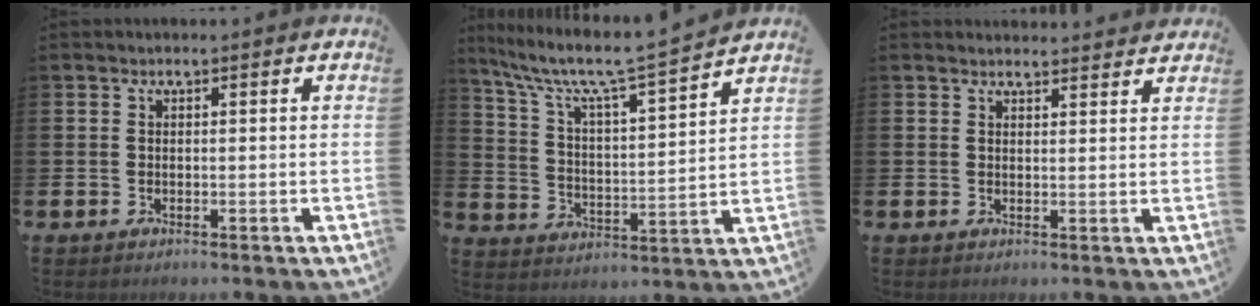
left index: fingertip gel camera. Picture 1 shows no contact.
{"total": 8.3, "force": [7.6, 0.3, 3.5], "torque": [-0.101, -0.058, 0.124]}
{"total": 2.4, "force": [2.4, 0.3, -0.1], "torque": [0.009, -0.016, 0.041]}